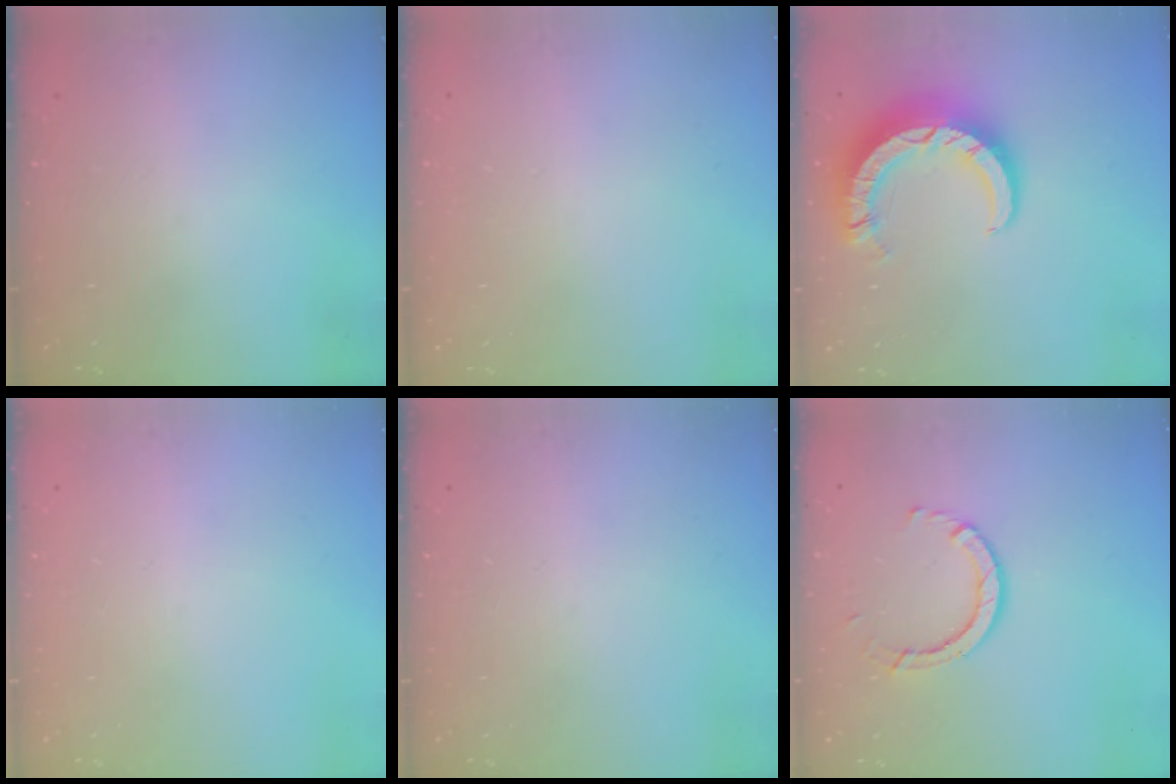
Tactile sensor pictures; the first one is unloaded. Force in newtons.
{"total": 2.6, "press": 2.6, "slide": 0.2}
{"total": 9.9, "press": 9.8, "slide": 1.0}
{"total": 0.0}
{"total": 0.0}
{"total": 5.1, "press": 5.1, "slide": 0.3}